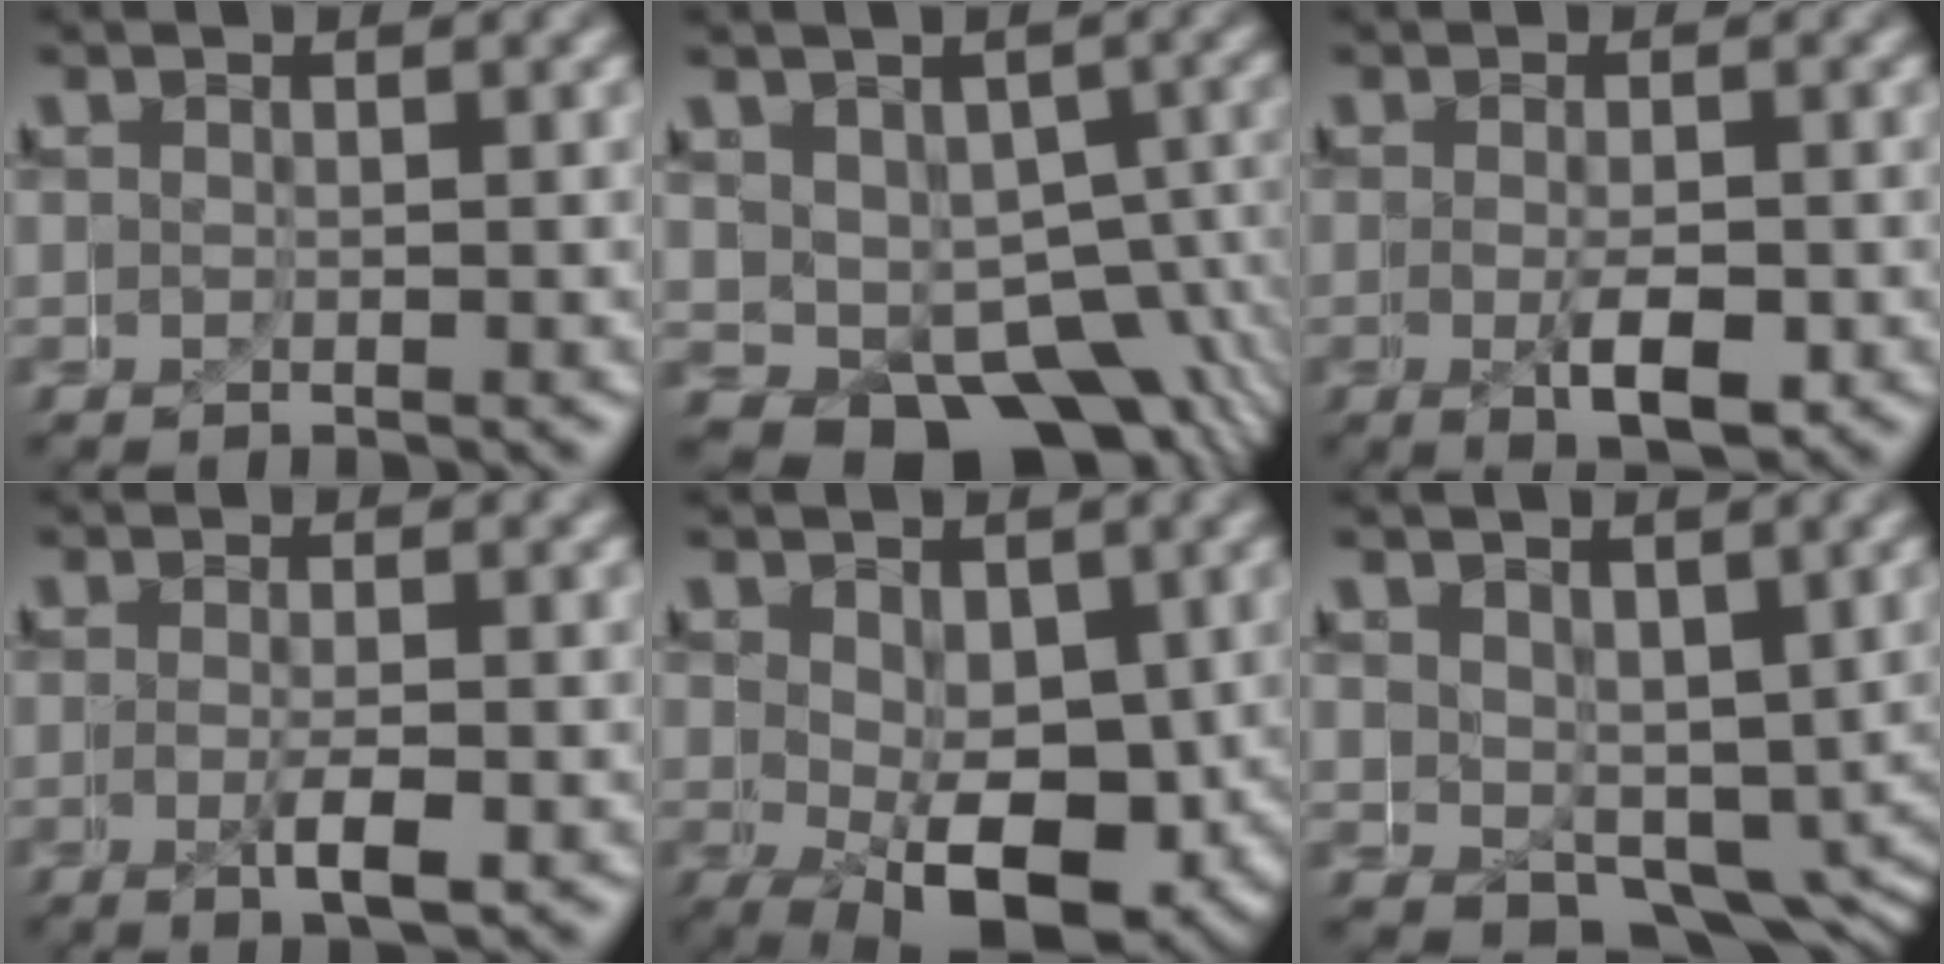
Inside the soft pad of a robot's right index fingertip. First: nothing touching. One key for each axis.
{"total": 10.4, "fx": -7.0, "fy": 6.3, "fz": 4.4, "tx": -0.083, "ty": -0.043, "tz": -0.108}
{"total": 3.3, "fx": -1.2, "fy": 1.1, "fz": 2.9, "tx": -0.040, "ty": -0.015, "tz": -0.014}
{"total": 2.0, "fx": -0.9, "fy": 0.2, "fz": 1.8, "tx": -0.022, "ty": -0.010, "tz": -0.012}
{"total": 6.8, "fx": -1.8, "fy": 3.5, "fz": 5.6, "tx": -0.077, "ty": -0.023, "tz": -0.019}
{"total": 5.6, "fx": -3.3, "fy": 3.7, "fz": 2.7, "tx": -0.054, "ty": -0.032, "tz": -0.042}